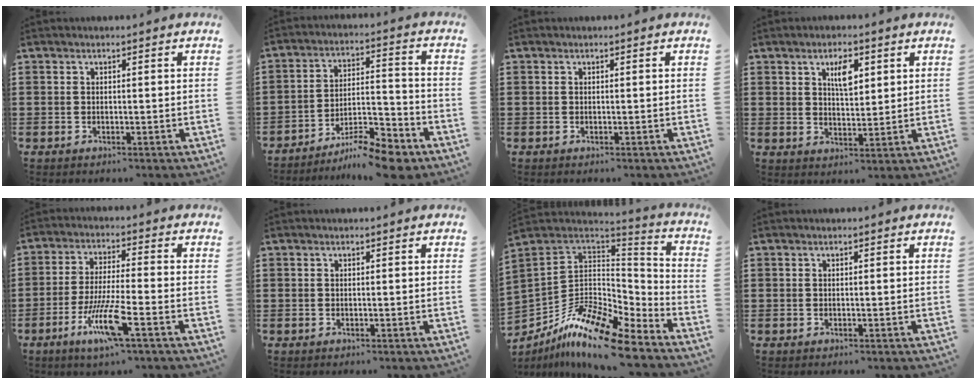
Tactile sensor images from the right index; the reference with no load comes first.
{"total": 9.6, "force": [-8.5, 1.3, 4.2], "torque": [-0.062, 0.025, -0.160]}
{"total": 0.0}
{"total": 4.7, "force": [2.1, 1.9, 3.7], "torque": [-0.064, 0.002, 0.032]}
{"total": 9.5, "force": [-4.7, 1.2, 8.2], "torque": [-0.171, -0.011, -0.090]}
{"total": 0.0}
{"total": 14.3, "force": [-10.1, 4.4, 9.1], "torque": [-0.184, 0.022, -0.188]}
{"total": 0.0}